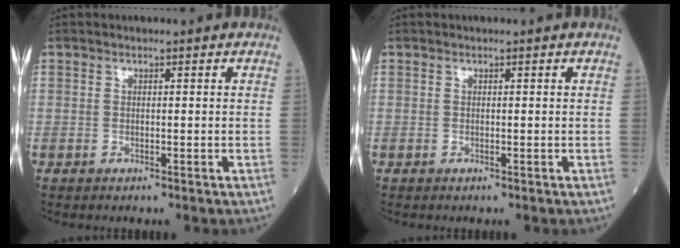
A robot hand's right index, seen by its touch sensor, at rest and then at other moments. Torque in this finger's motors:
{"motor_torque": [0.00, 0.00, 0.00, 0.00]}